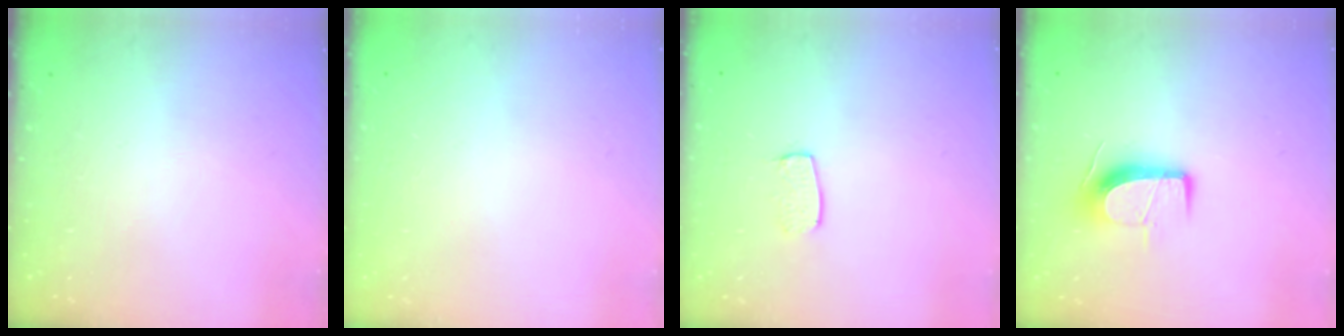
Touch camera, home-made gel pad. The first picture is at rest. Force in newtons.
{"total": 0.0}
{"total": 5.5, "press": 5.5, "slide": 0.4}
{"total": 9.8, "press": 9.8, "slide": 0.7}